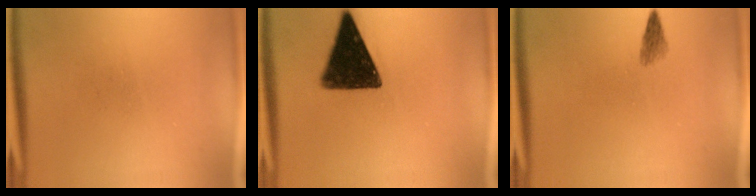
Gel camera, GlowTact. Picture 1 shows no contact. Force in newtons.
{"total": 14.7}
{"total": 1.5}